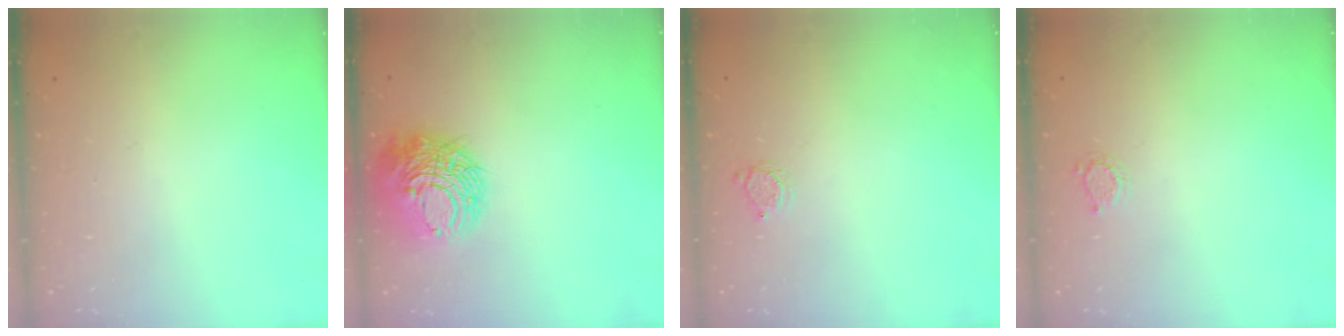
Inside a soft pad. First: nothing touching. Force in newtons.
{"total": 13.4, "press": 13.4, "slide": 1.5}
{"total": 2.7, "press": 2.7, "slide": 0.2}
{"total": 2.6, "press": 2.6, "slide": 0.4}